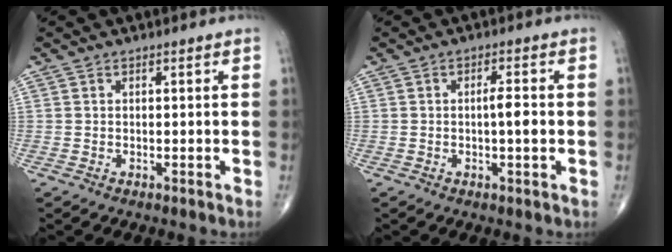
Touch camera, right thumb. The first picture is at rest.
{"total": 3.7, "force": [-0.3, 0.8, 3.6], "torque": [-0.058, 0.000, -0.009]}